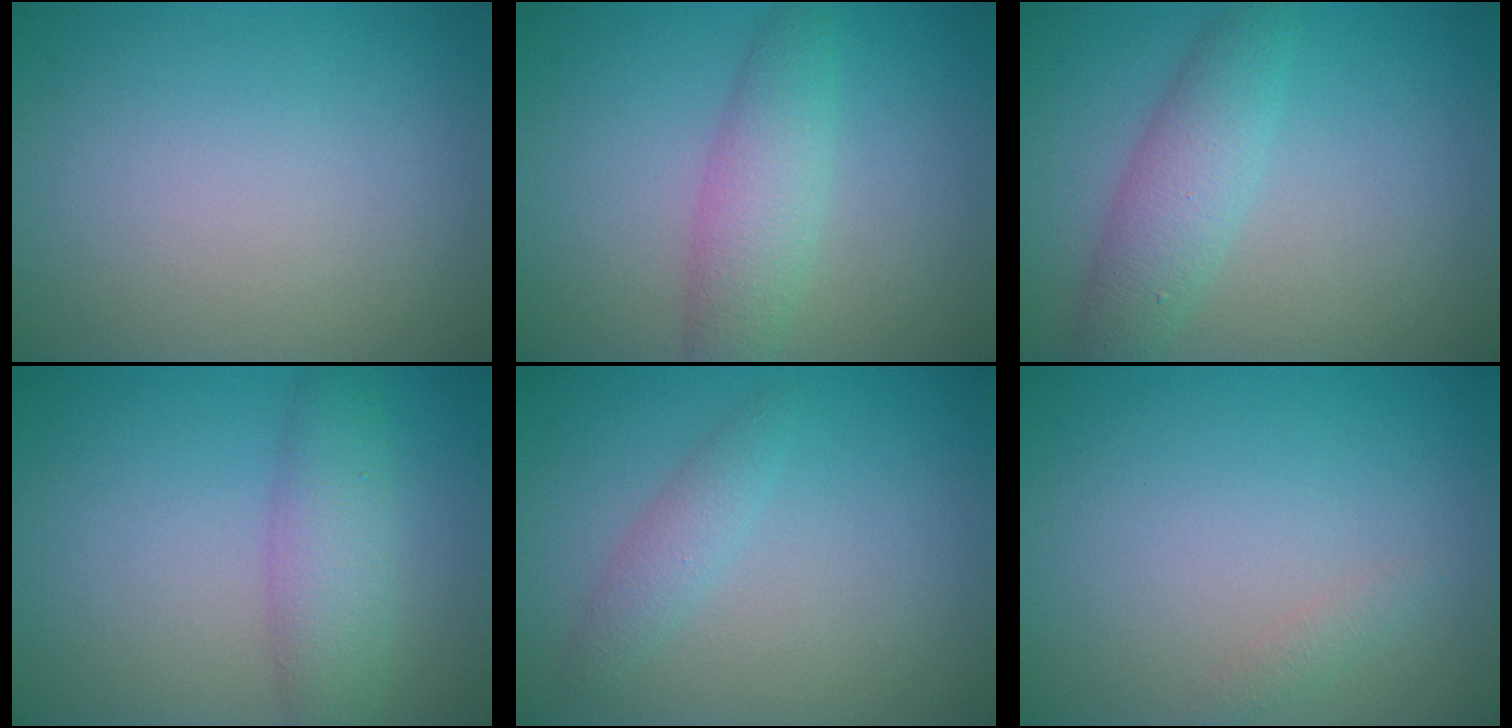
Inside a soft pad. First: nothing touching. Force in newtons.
{"total": 3.7, "press": 3.7, "slide": 0.0}
{"total": 3.8, "press": 3.8, "slide": 0.1}
{"total": 4.0, "press": 4.0, "slide": 0.0}
{"total": 1.7, "press": 1.7, "slide": 0.0}
{"total": 0.9, "press": 0.9, "slide": 0.0}